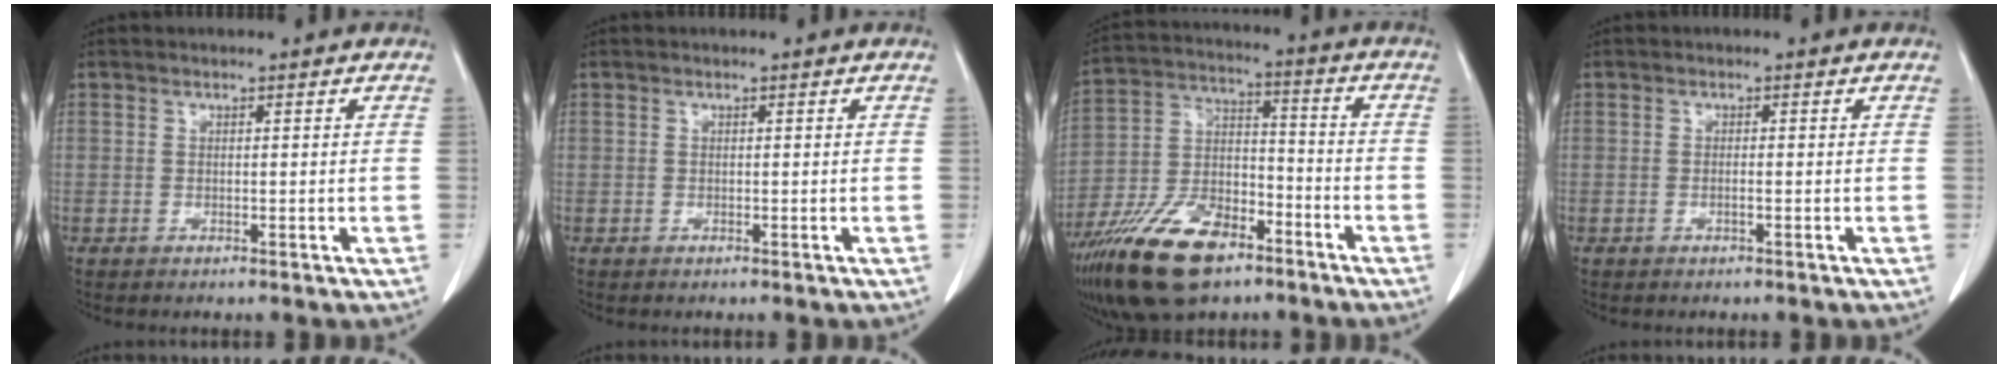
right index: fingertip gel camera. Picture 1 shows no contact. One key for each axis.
{"total": 0.0}
{"total": 16.5, "fx": -10.8, "fy": 7.1, "fz": 10.2, "tx": -0.205, "ty": 0.001, "tz": -0.194}
{"total": 0.7, "fx": -0.2, "fy": 0.0, "fz": 0.7, "tx": -0.014, "ty": 0.000, "tz": -0.004}